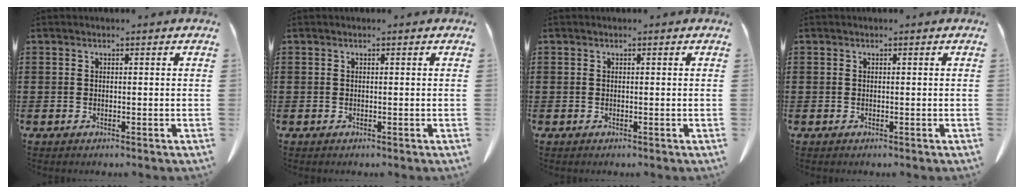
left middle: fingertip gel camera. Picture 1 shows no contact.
{"total": 0.0}
{"total": 0.0}
{"total": 0.0}